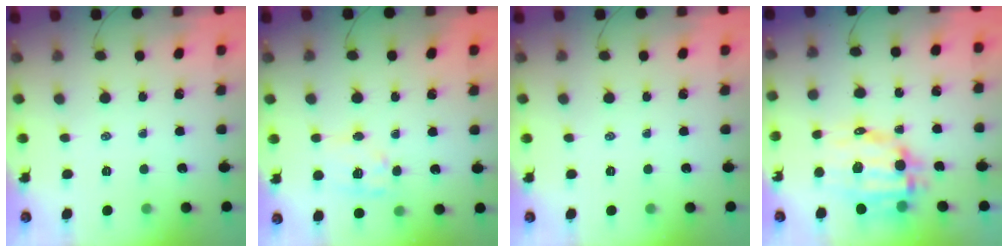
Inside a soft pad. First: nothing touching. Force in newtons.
{"total": 10.4, "press": 10.3, "slide": 1.6}
{"total": 0.0}
{"total": 12.8, "press": 12.5, "slide": 2.7}